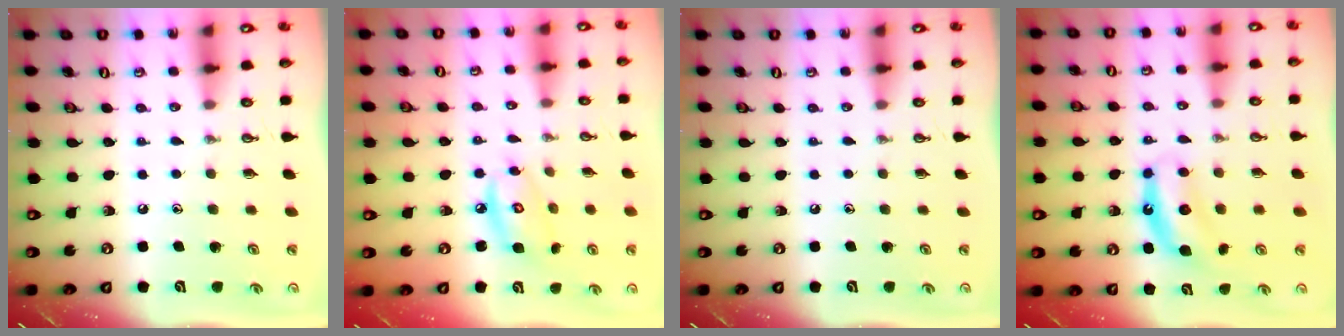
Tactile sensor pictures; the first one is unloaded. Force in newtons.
{"total": 7.9, "press": 7.8, "slide": 0.6}
{"total": 0.0}
{"total": 7.2, "press": 7.2, "slide": 0.5}